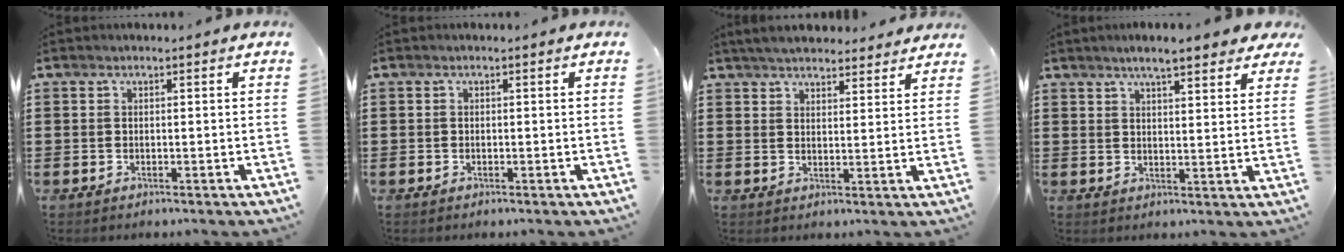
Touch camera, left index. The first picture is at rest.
{"total": 0.0}
{"total": 4.6, "force": [4.4, 0.7, 1.0], "torque": [-0.032, -0.009, 0.083]}
{"total": 5.4, "force": [4.7, 0.6, 2.7], "torque": [-0.067, -0.003, 0.084]}